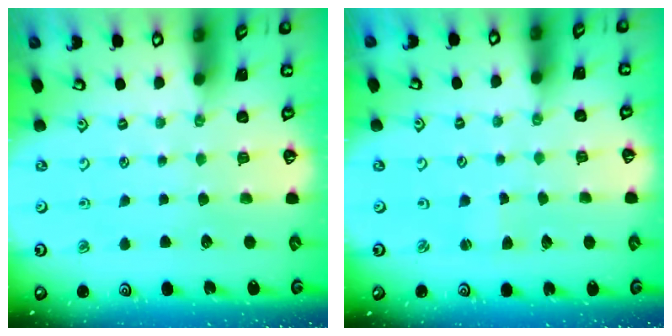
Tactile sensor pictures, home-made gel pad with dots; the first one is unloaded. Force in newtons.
{"total": 1.4, "press": 1.4, "slide": 0.3}